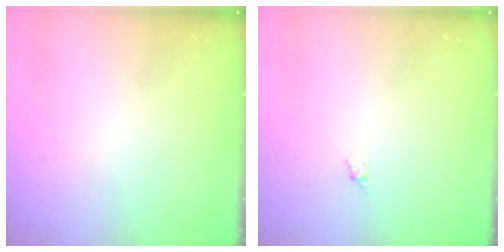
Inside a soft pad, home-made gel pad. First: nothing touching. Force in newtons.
{"total": 1.1, "press": 1.0, "slide": 0.5}